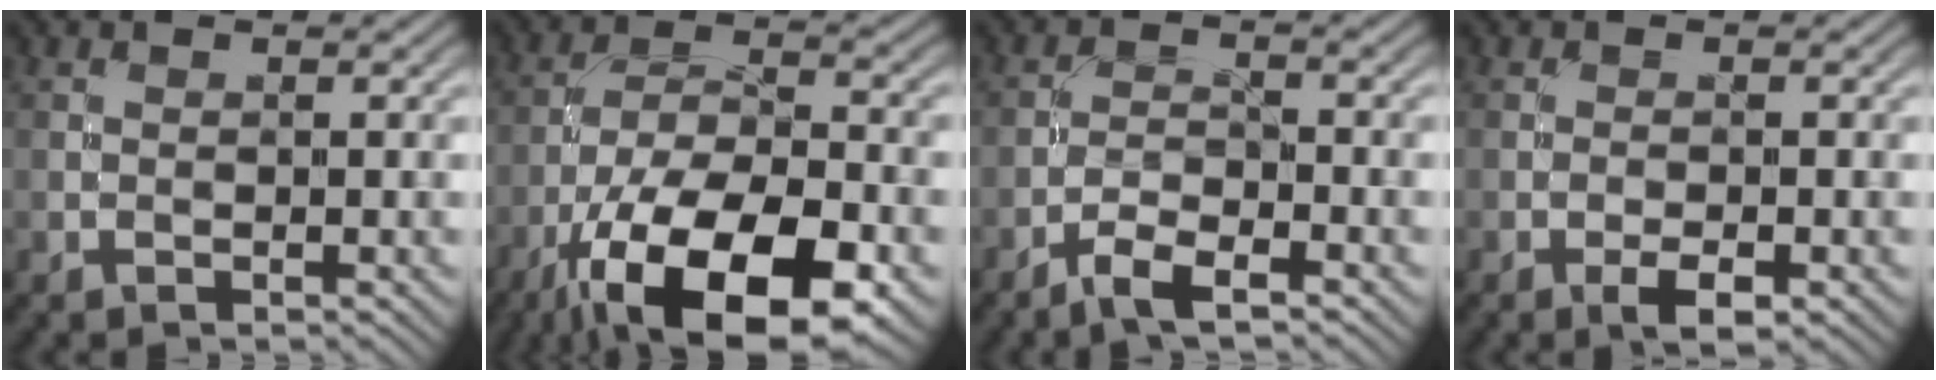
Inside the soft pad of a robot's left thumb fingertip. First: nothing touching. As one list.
[{"total": 16.6, "force": [-9.0, 6.6, 12.2], "torque": [-0.216, -0.019, -0.159]}, {"total": 3.8, "force": [-2.9, 0.8, 2.3], "torque": [-0.050, 0.000, -0.063]}, {"total": 2.3, "force": [-1.2, 0.7, 1.9], "torque": [-0.032, -0.001, -0.023]}]